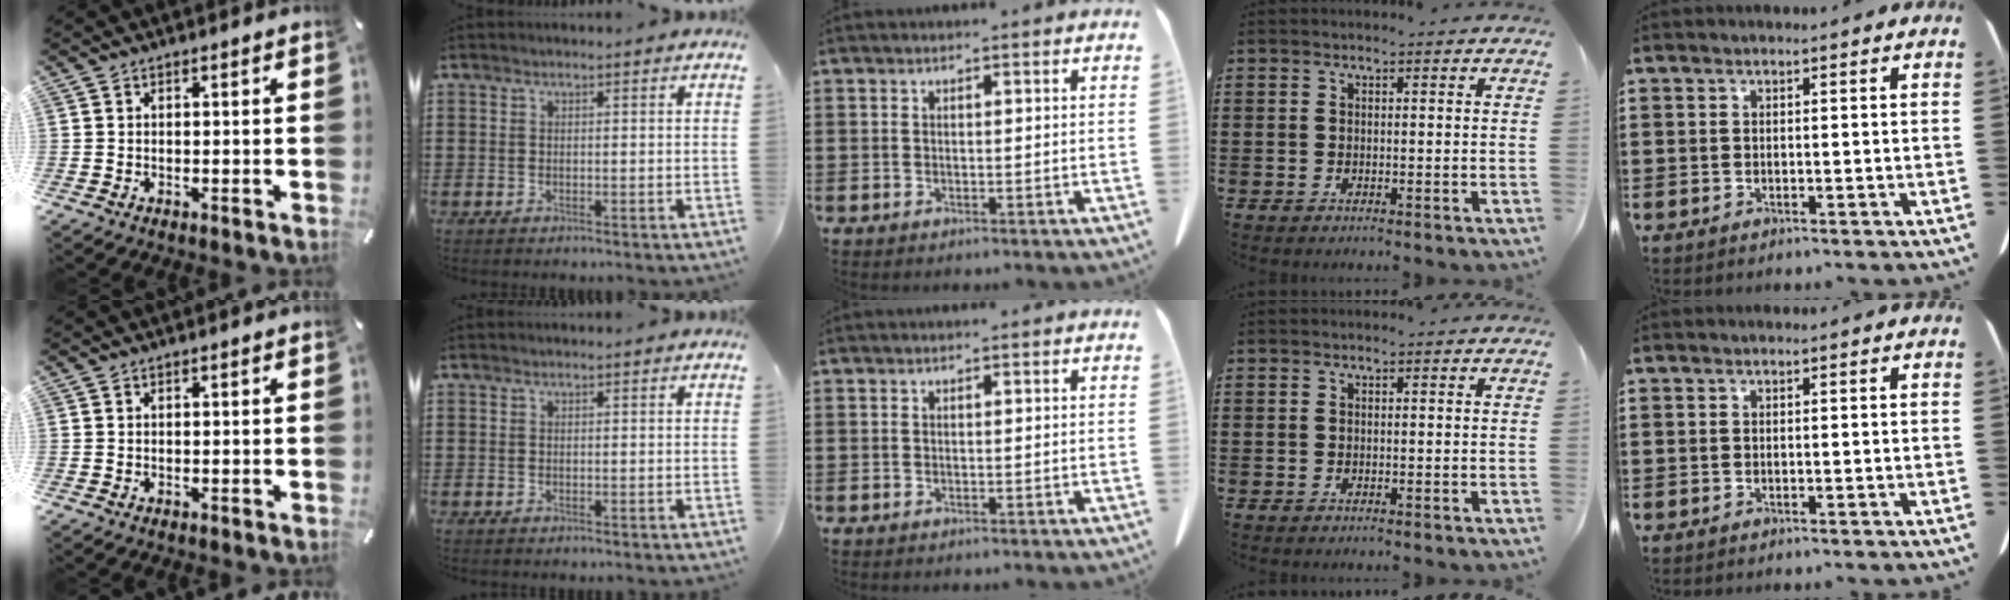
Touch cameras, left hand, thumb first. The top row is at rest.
{}